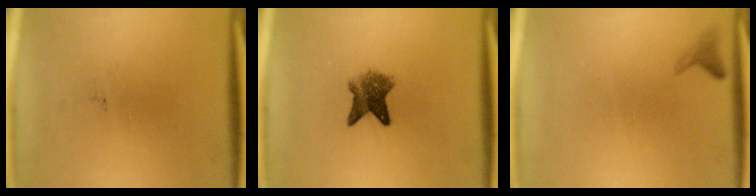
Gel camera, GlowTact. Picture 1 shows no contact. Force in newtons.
{"total": 4.9}
{"total": 1.0}